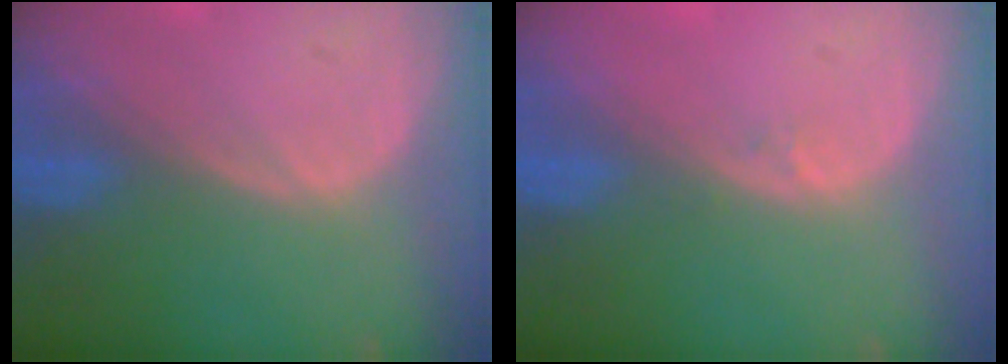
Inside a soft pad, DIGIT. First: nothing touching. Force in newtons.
{"total": 0.6, "press": 0.5, "slide": 0.4}